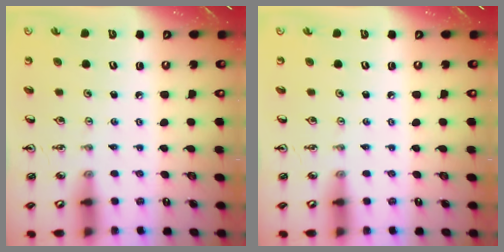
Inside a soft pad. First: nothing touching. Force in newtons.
{"total": 0.0}